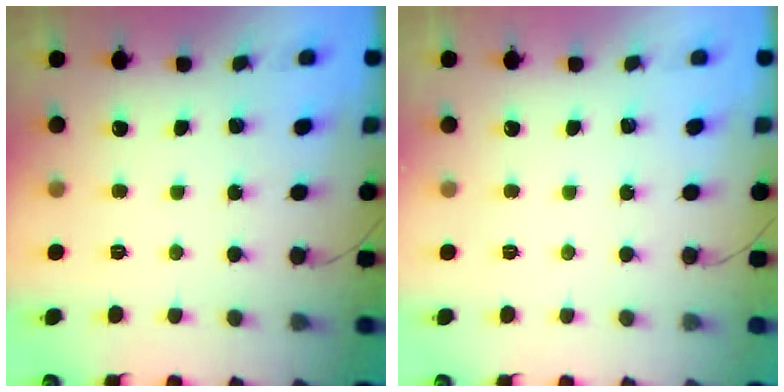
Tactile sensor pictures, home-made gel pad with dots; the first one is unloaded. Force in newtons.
{"total": 0.0}